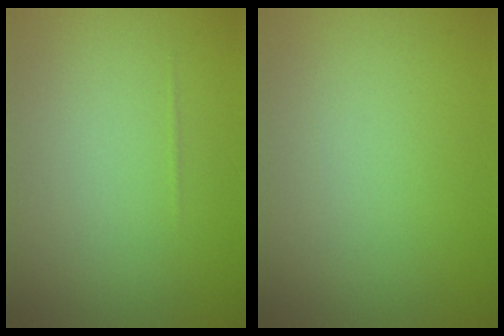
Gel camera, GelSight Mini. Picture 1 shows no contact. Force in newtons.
{"total": 0.0}